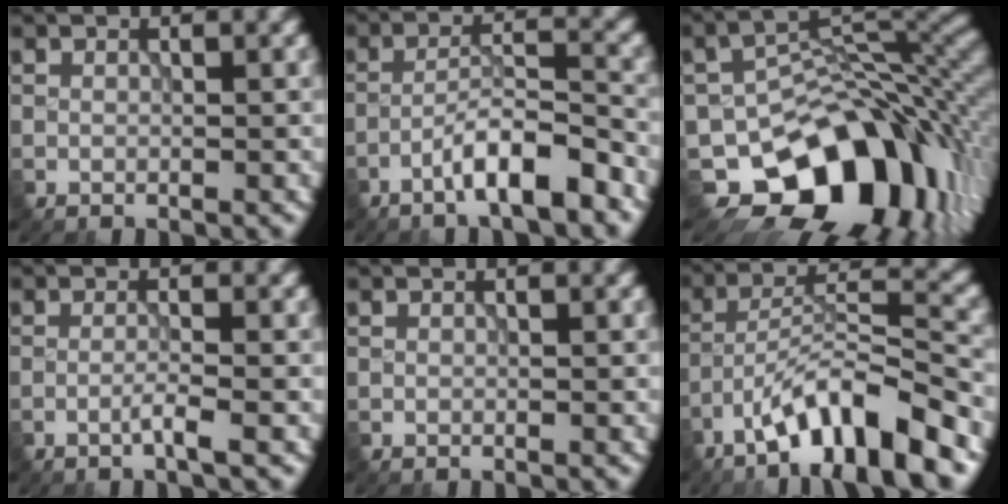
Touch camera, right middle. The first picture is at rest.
{"total": 5.5, "force": [-3.5, 0.9, 4.1], "torque": [-0.067, 0.013, -0.064]}
{"total": 13.6, "force": [-6.9, 8.7, 7.8], "torque": [-0.101, -0.010, -0.117]}
{"total": 1.6, "force": [-0.7, 0.1, 1.4], "torque": [-0.022, 0.005, -0.021]}
{"total": 0.0}
{"total": 9.5, "force": [-6.1, 2.0, 7.0], "torque": [-0.116, 0.014, -0.106]}